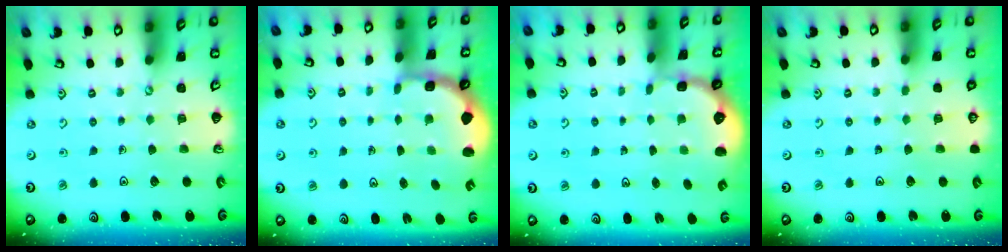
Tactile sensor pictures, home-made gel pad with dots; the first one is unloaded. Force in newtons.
{"total": 2.2, "press": 1.9, "slide": 1.1}
{"total": 2.6, "press": 2.1, "slide": 1.6}
{"total": 0.0}